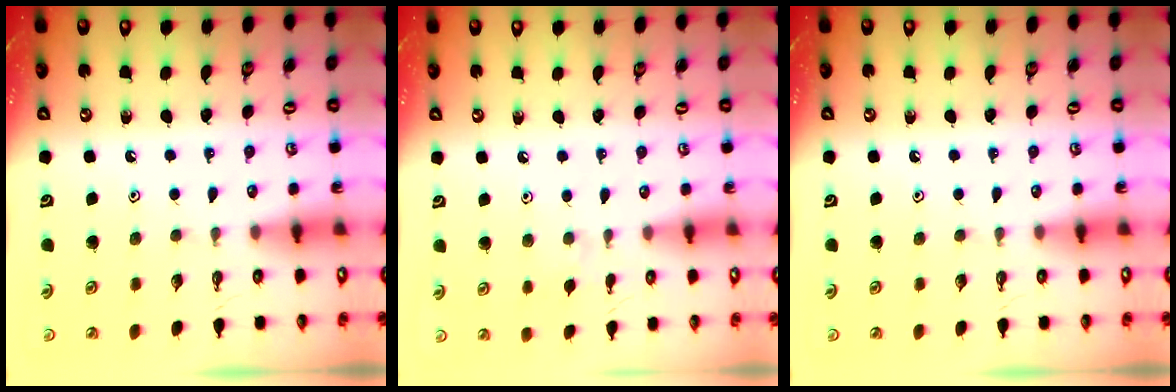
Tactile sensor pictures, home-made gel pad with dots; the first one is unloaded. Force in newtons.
{"total": 5.1, "press": 5.0, "slide": 0.7}
{"total": 0.0}